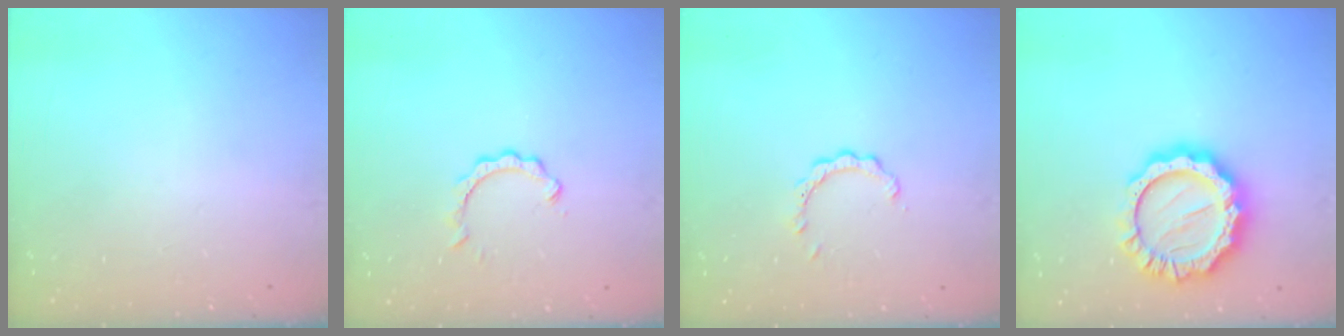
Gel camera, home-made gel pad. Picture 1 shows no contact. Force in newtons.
{"total": 2.7, "press": 2.7, "slide": 0.3}
{"total": 2.6, "press": 2.6, "slide": 0.2}
{"total": 17.1, "press": 17.1, "slide": 1.2}